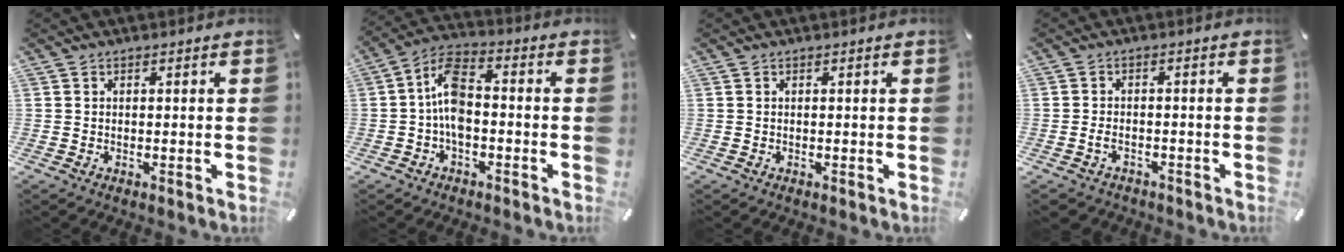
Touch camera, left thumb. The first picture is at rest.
{"total": 8.8, "force": [-2.0, 4.8, 7.1], "torque": [-0.145, 0.018, -0.036]}
{"total": 0.0}
{"total": 2.7, "force": [-1.7, 1.7, 1.1], "torque": [-0.030, 0.006, -0.035]}